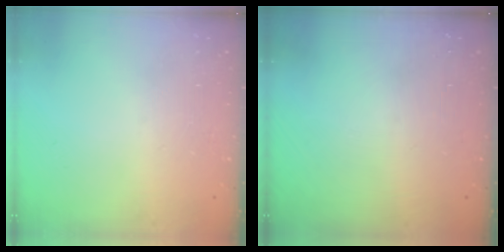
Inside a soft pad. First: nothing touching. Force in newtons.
{"total": 0.0}